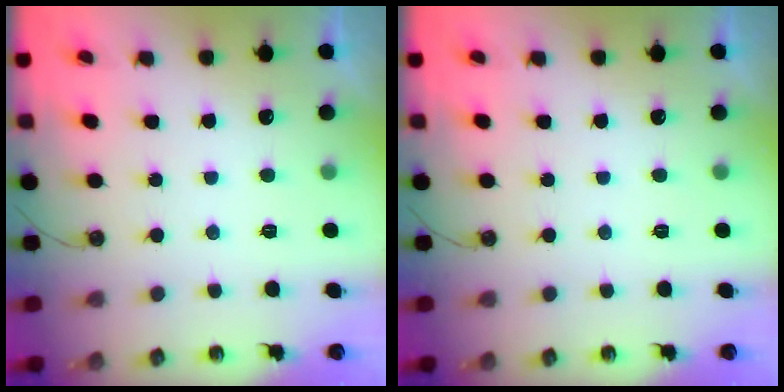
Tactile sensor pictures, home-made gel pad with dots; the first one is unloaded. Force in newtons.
{"total": 0.0}